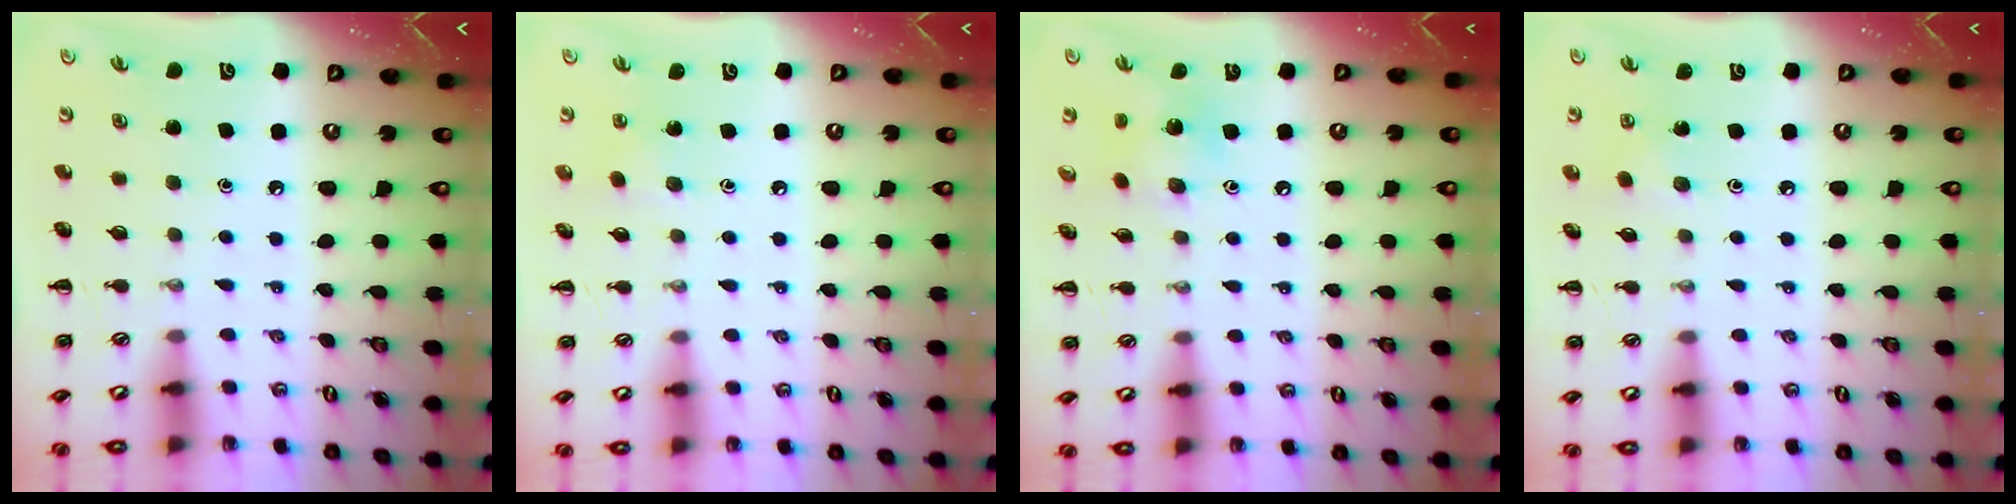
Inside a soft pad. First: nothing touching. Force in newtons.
{"total": 5.2, "press": 5.1, "slide": 1.3}
{"total": 5.9, "press": 5.8, "slide": 1.2}
{"total": 2.9, "press": 2.8, "slide": 0.9}